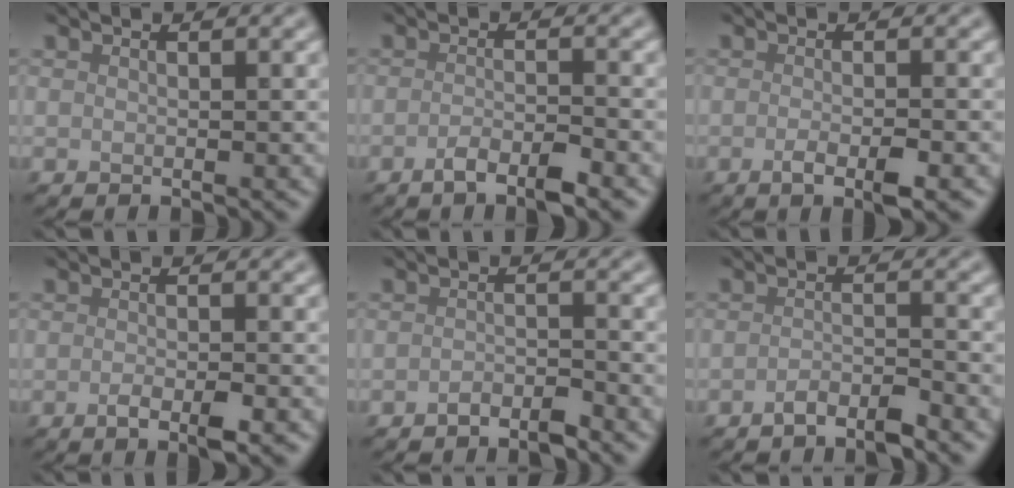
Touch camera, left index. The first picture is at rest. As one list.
[{"total": 3.0, "force": [-1.8, 0.7, 2.4], "torque": [-0.043, 0.001, -0.037]}, {"total": 2.9, "force": [-1.2, 0.8, 2.6], "torque": [-0.042, -0.003, -0.022]}, {"total": 2.6, "force": [-1.1, 0.6, 2.2], "torque": [-0.037, -0.003, -0.020]}, {"total": 1.7, "force": [-1.4, 0.4, 0.9], "torque": [-0.016, 0.003, -0.028]}, {"total": 2.4, "force": [-1.8, 0.5, 1.5], "torque": [-0.024, 0.004, -0.038]}]